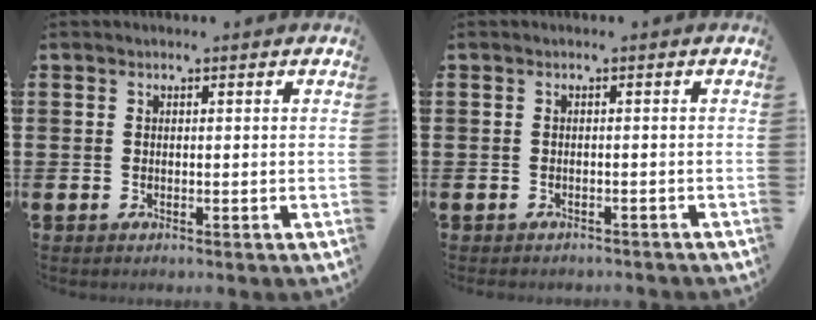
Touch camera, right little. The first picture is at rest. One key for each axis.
{"total": 0.7, "fx": -0.7, "fy": 0.1, "fz": 0.0, "tx": -0.002, "ty": -0.001, "tz": -0.014}